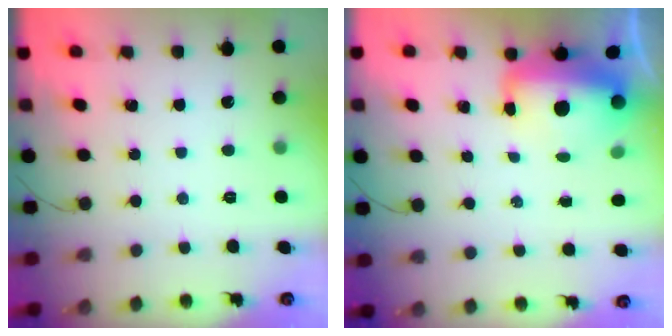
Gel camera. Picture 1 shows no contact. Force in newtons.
{"total": 12.6, "press": 12.2, "slide": 3.2}